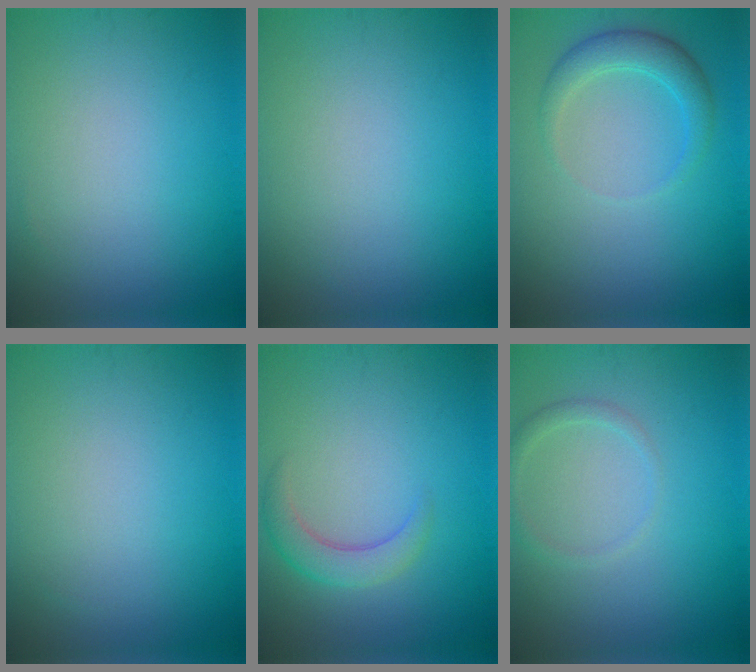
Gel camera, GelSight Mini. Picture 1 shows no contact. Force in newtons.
{"total": 0.0}
{"total": 2.7, "press": 2.7, "slide": 0.1}
{"total": 0.0}
{"total": 2.8, "press": 2.8, "slide": 0.1}
{"total": 1.3, "press": 1.3, "slide": 0.0}